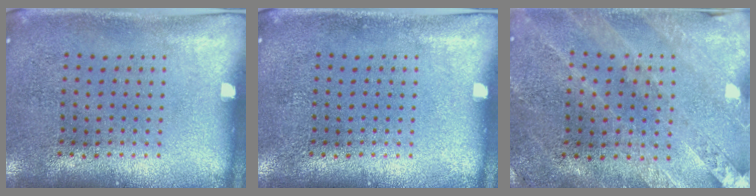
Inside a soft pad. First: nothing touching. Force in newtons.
{"total": 0.0}
{"total": 0.8, "press": 0.8, "slide": 0.2}